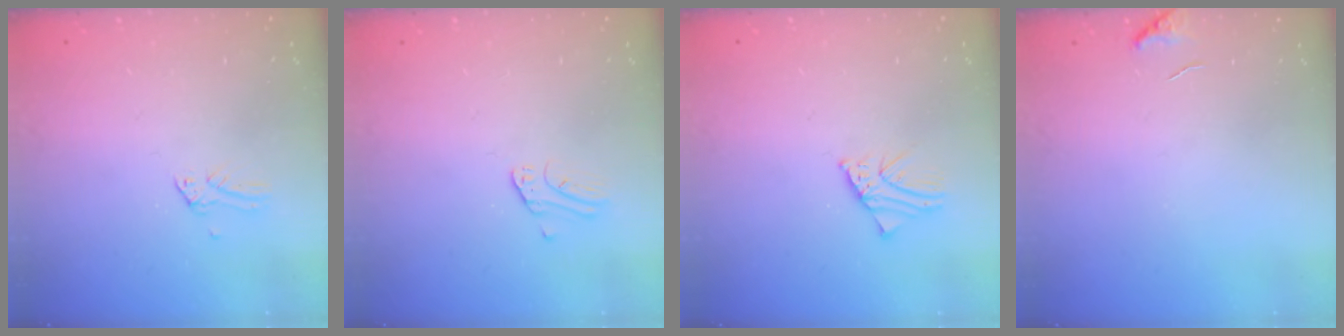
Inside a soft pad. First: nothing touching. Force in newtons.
{"total": 1.3, "press": 1.3, "slide": 0.1}
{"total": 1.7, "press": 1.7, "slide": 0.2}
{"total": 6.8, "press": 6.8, "slide": 1.0}